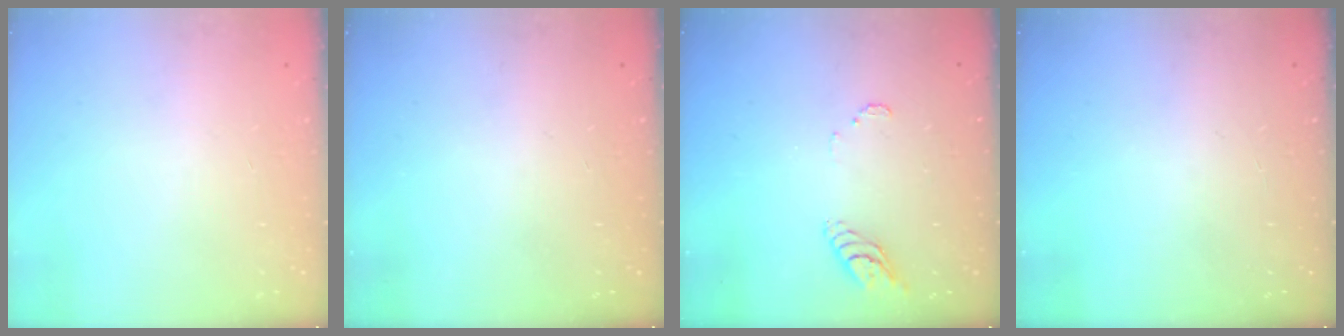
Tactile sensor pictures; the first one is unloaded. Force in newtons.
{"total": 0.0}
{"total": 6.7, "press": 6.7, "slide": 0.6}
{"total": 2.3, "press": 2.3, "slide": 0.2}